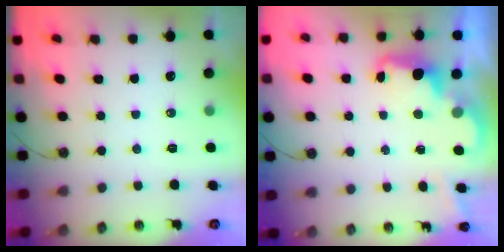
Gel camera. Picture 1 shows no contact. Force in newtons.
{"total": 2.2, "press": 2.2, "slide": 0.5}